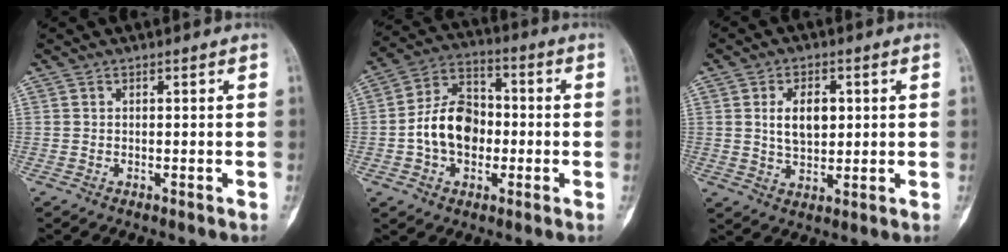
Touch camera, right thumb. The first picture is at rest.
{"total": 12.5, "force": [-1.5, 9.0, 8.5], "torque": [-0.126, 0.034, -0.034]}
{"total": 7.1, "force": [1.5, 4.4, 5.4], "torque": [-0.072, -0.007, 0.026]}